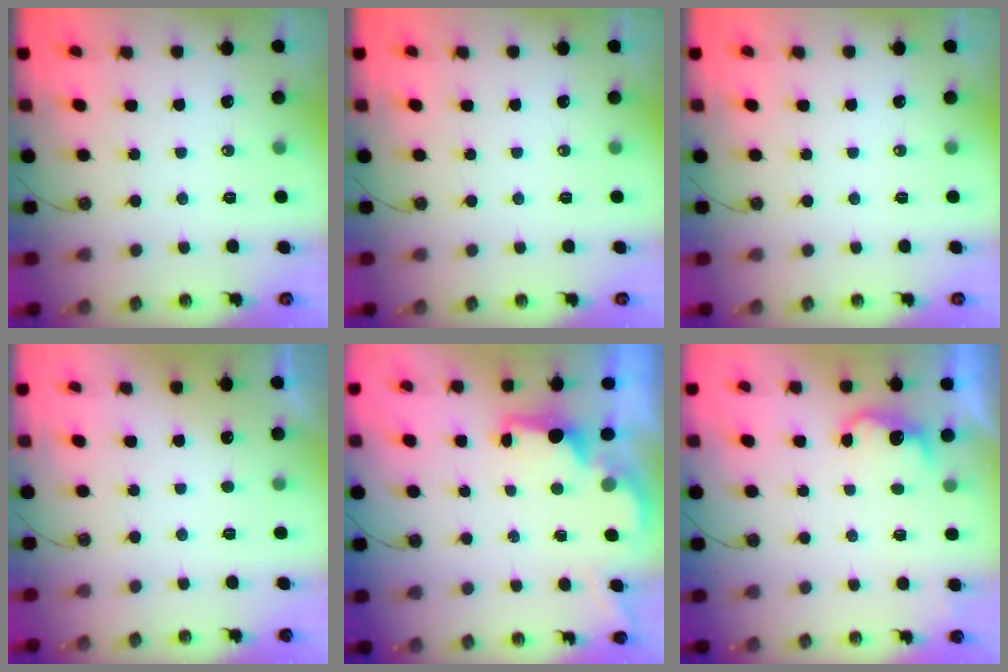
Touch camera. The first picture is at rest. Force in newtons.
{"total": 0.0}
{"total": 0.0}
{"total": 0.7, "press": 0.2, "slide": 0.7}
{"total": 1.6, "press": 1.4, "slide": 0.7}
{"total": 4.2, "press": 4.1, "slide": 1.0}